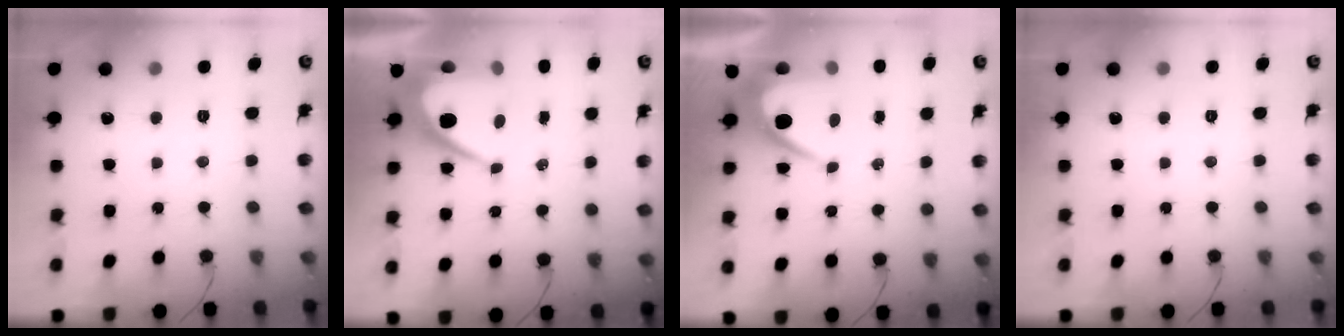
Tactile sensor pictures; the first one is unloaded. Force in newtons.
{"total": 9.9, "press": 9.9, "slide": 0.4}
{"total": 7.6, "press": 7.6, "slide": 0.4}
{"total": 0.0}